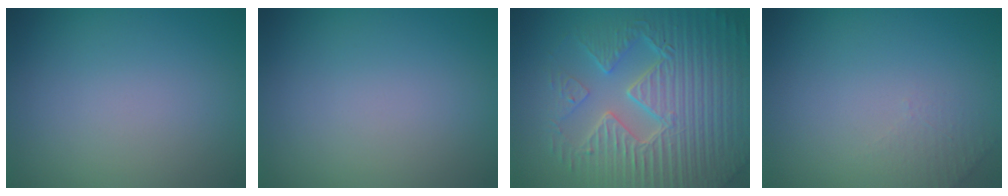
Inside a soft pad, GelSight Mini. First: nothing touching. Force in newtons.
{"total": 0.0}
{"total": 9.3, "press": 6.6, "slide": 6.5}
{"total": 1.3, "press": 1.2, "slide": 0.3}